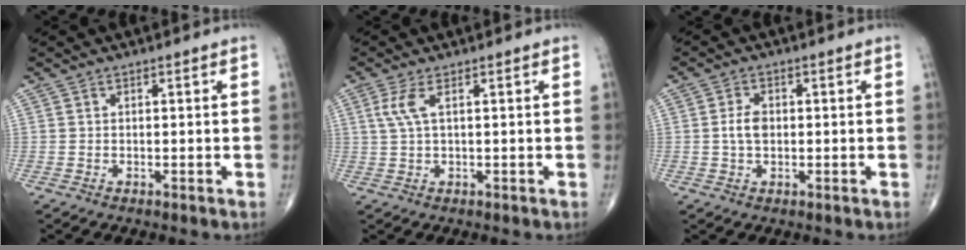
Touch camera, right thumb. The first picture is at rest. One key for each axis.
{"total": 3.3, "fx": 1.0, "fy": 0.8, "fz": 3.0, "tx": -0.086, "ty": 0.010, "tz": 0.027}
{"total": 3.5, "fx": 0.0, "fy": 2.2, "fz": 2.7, "tx": -0.050, "ty": 0.004, "tz": -0.002}